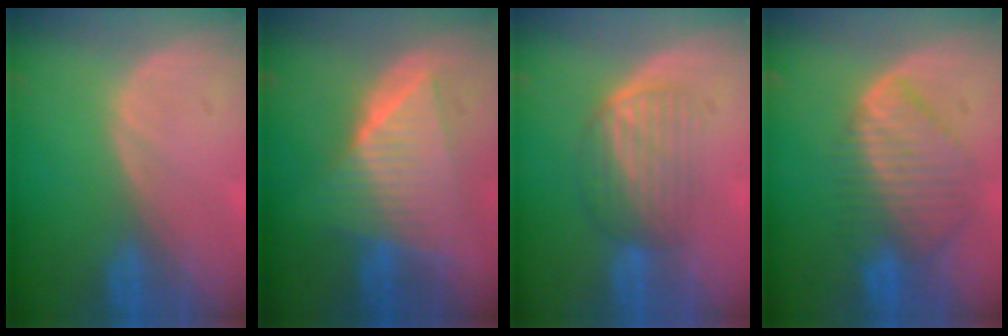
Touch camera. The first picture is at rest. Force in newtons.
{"total": 8.7, "press": 8.7, "slide": 0.4}
{"total": 5.8, "press": 5.5, "slide": 2.0}
{"total": 8.3, "press": 7.5, "slide": 3.7}